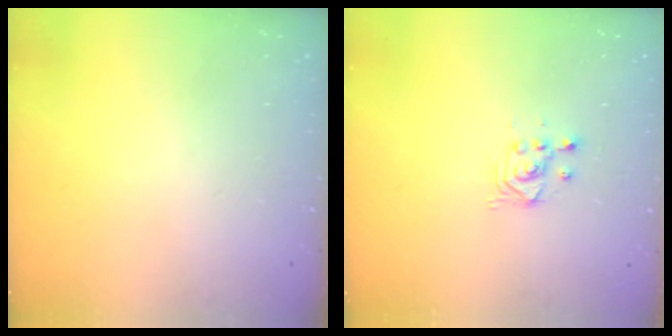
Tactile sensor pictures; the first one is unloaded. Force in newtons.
{"total": 2.5, "press": 2.5, "slide": 0.2}